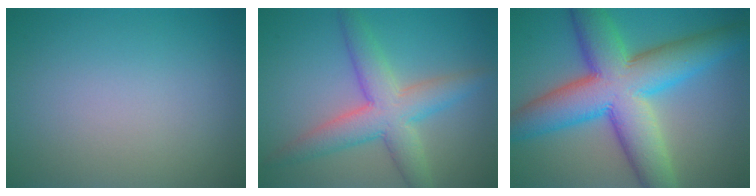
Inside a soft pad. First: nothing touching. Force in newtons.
{"total": 5.8, "press": 5.8, "slide": 0.1}
{"total": 12.0, "press": 12.0, "slide": 0.4}